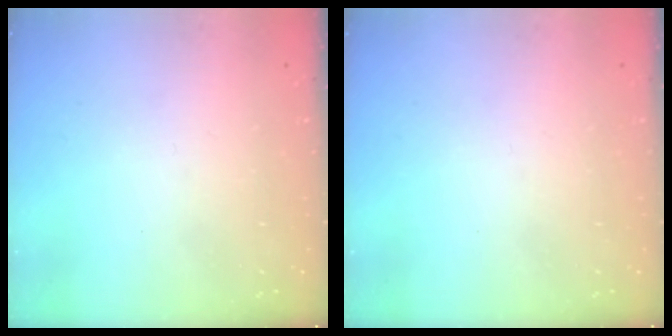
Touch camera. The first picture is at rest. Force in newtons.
{"total": 0.0}